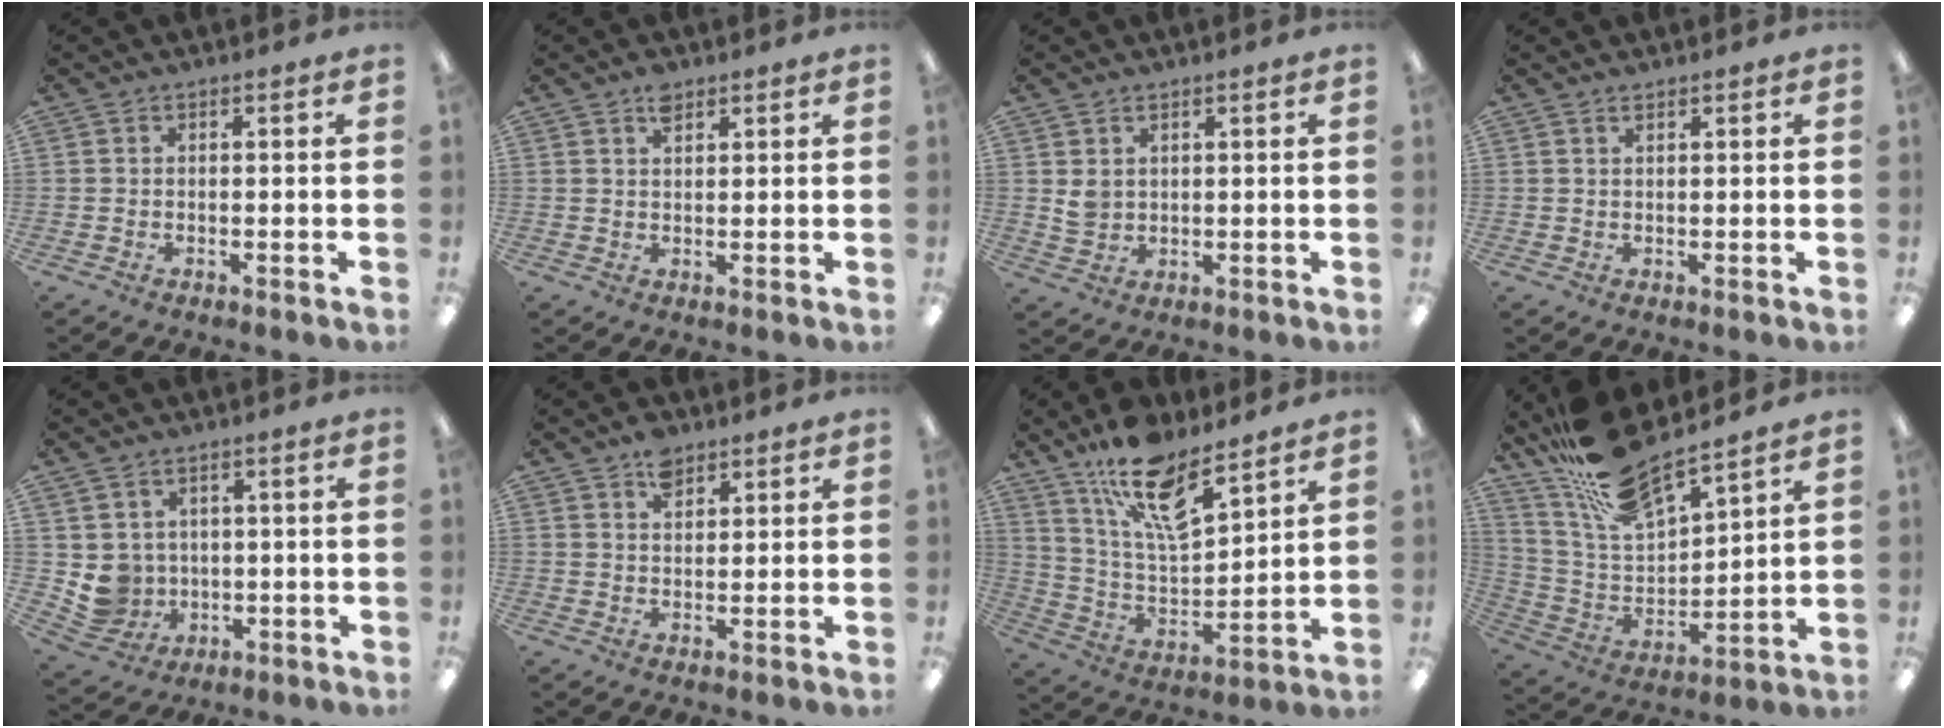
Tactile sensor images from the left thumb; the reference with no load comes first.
{"total": 3.1, "force": [2.2, 1.5, 1.7], "torque": [-0.030, -0.003, 0.038]}
{"total": 3.0, "force": [1.6, 2.2, 1.2], "torque": [-0.027, 0.000, 0.031]}
{"total": 1.0, "force": [0.8, 0.2, 0.5], "torque": [-0.011, 0.000, 0.015]}
{"total": 6.2, "force": [1.6, 6.0, 0.7], "torque": [-0.042, -0.010, 0.039]}
{"total": 4.7, "force": [3.3, 2.6, 2.2], "torque": [-0.026, -0.012, 0.056]}
{"total": 17.2, "force": [11.9, 6.3, 10.7], "torque": [-0.193, -0.063, 0.209]}
{"total": 17.4, "force": [15.2, 4.3, 7.4], "torque": [-0.169, -0.092, 0.274]}